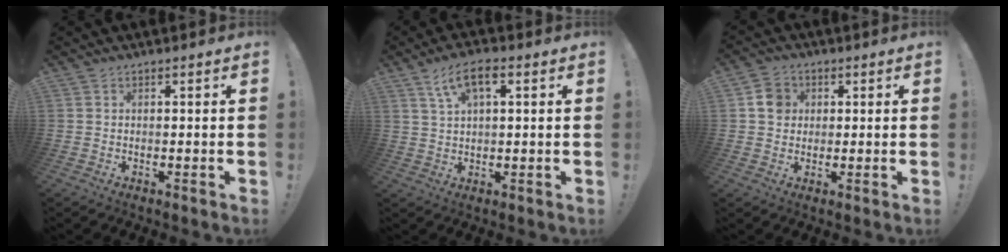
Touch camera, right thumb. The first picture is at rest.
{"total": 7.7, "force": [3.1, 3.4, 6.2], "torque": [-0.102, 0.002, 0.058]}
{"total": 6.3, "force": [1.5, 5.7, 2.4], "torque": [-0.027, 0.004, 0.031]}